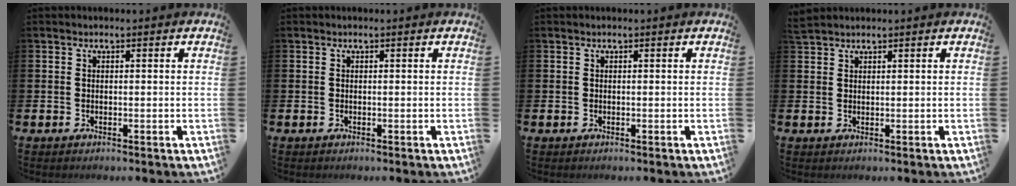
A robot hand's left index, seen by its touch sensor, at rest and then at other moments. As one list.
[{"total": 0.0}, {"total": 0.0}, {"total": 1.4, "force": [1.4, 0.3, 0.0], "torque": [0.003, 0.000, 0.025]}]